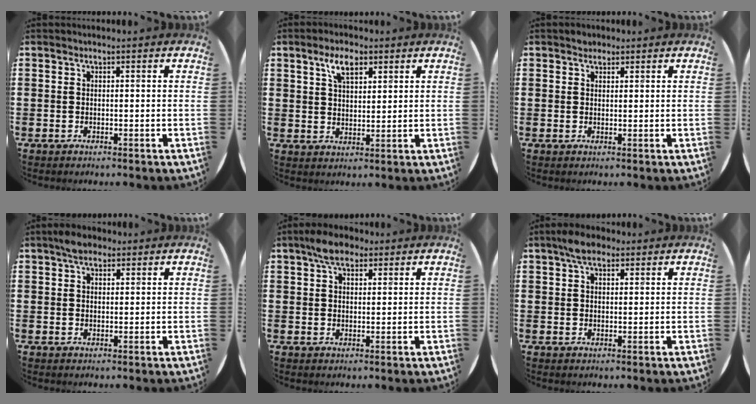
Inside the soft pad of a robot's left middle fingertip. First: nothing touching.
{"total": 4.9, "force": [3.1, 2.2, 3.1], "torque": [-0.054, 0.002, 0.052]}
{"total": 1.3, "force": [1.2, 0.6, 0.1], "torque": [0.005, -0.001, 0.021]}
{"total": 2.9, "force": [2.3, 1.3, 1.1], "torque": [-0.018, 0.006, 0.041]}
{"total": 4.7, "force": [3.5, 2.2, 2.2], "torque": [-0.036, 0.003, 0.061]}
{"total": 3.9, "force": [2.8, 1.8, 2.0], "torque": [-0.036, 0.007, 0.051]}